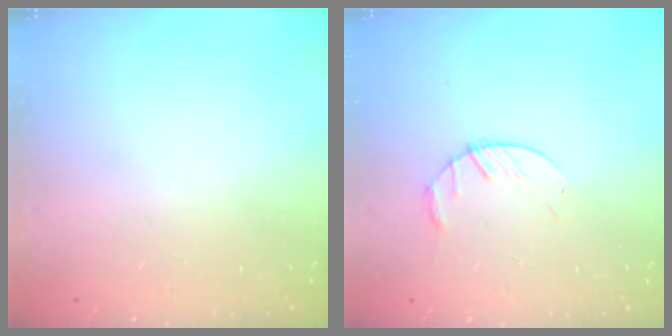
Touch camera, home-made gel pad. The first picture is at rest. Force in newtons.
{"total": 3.6, "press": 3.6, "slide": 0.6}